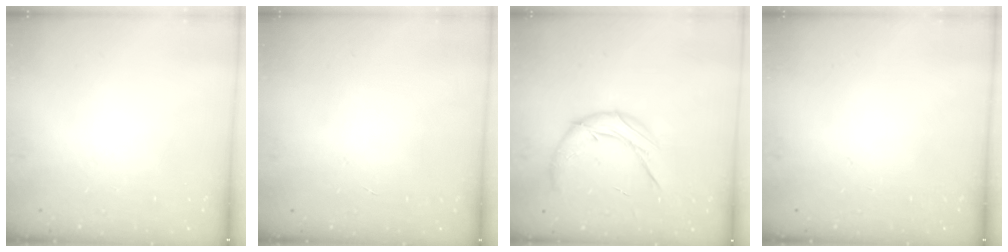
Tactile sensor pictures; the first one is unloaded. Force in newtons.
{"total": 0.0}
{"total": 11.6, "press": 11.5, "slide": 1.5}
{"total": 0.0}